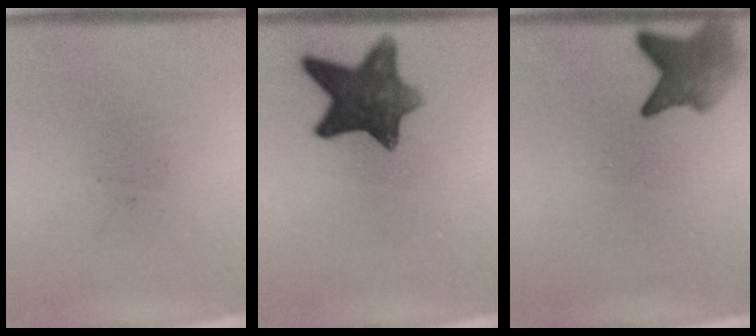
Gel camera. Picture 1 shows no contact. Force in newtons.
{"total": 10.2}
{"total": 5.0}